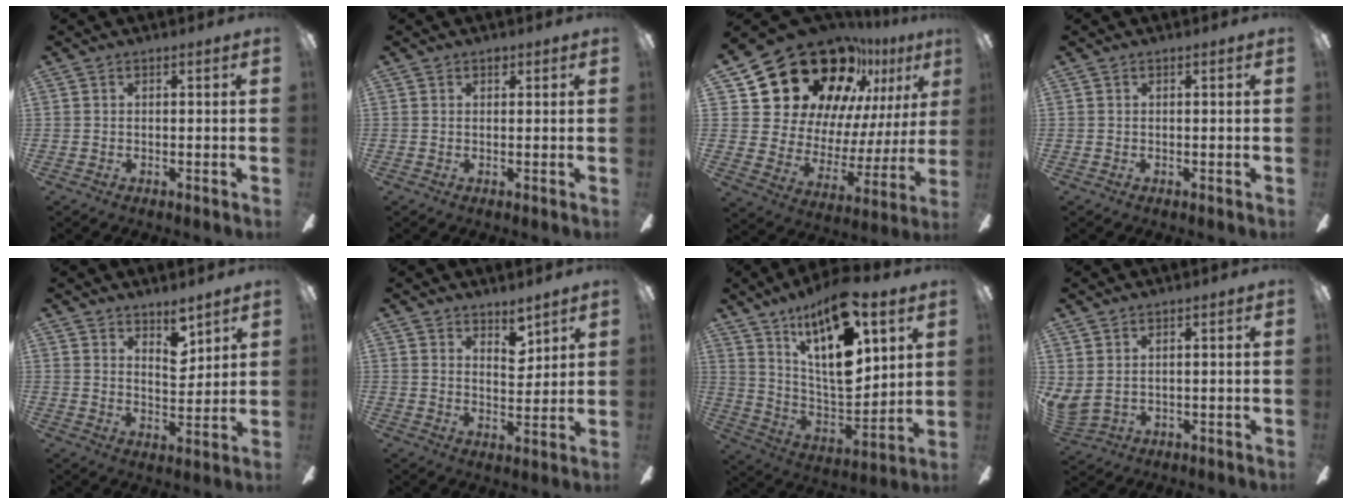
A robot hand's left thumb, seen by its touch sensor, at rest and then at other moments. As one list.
[{"total": 1.2, "force": [0.9, 0.7, 0.3], "torque": [0.008, -0.007, 0.015]}, {"total": 28.2, "force": [20.5, 15.1, 12.3], "torque": [-0.207, -0.142, 0.389]}, {"total": 0.0}, {"total": 7.1, "force": [5.3, 3.1, 3.6], "torque": [-0.046, -0.034, 0.093]}, {"total": 5.9, "force": [4.7, 2.6, 2.4], "torque": [-0.021, -0.031, 0.082]}, {"total": 21.6, "force": [11.4, 7.8, 16.5], "torque": [-0.314, -0.077, 0.186]}, {"total": 3.3, "force": [2.2, 1.8, 1.7], "torque": [-0.052, -0.017, 0.041]}]